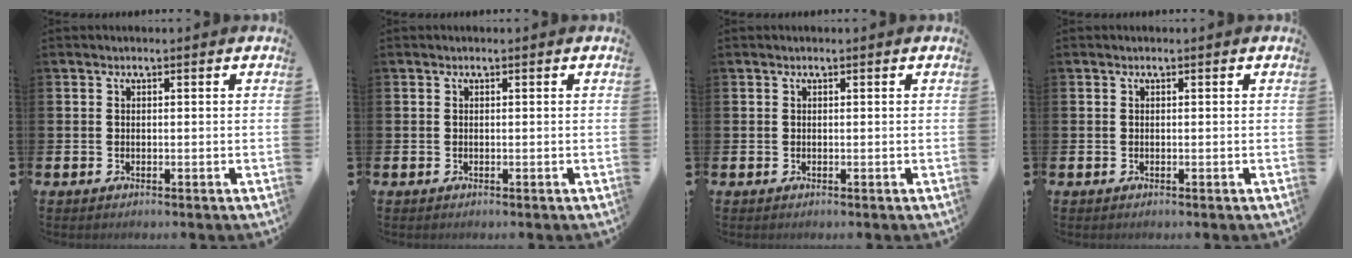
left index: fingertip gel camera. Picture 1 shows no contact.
{"total": 0.0}
{"total": 0.0}
{"total": 0.0}